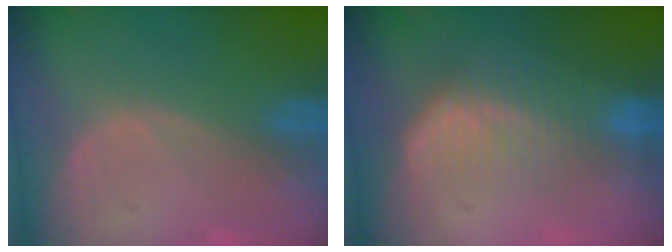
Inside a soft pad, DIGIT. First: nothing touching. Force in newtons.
{"total": 6.3, "press": 5.8, "slide": 2.4}